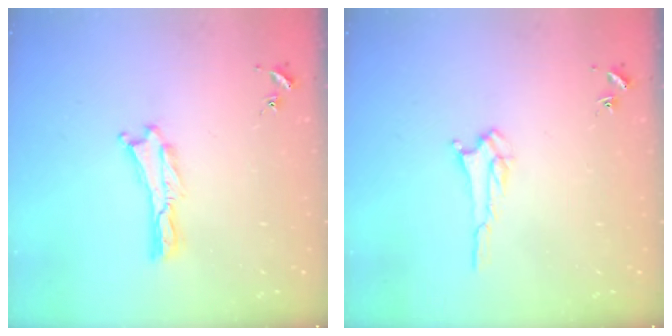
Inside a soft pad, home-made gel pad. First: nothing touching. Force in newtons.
{"total": 2.6, "press": 2.6, "slide": 0.4}